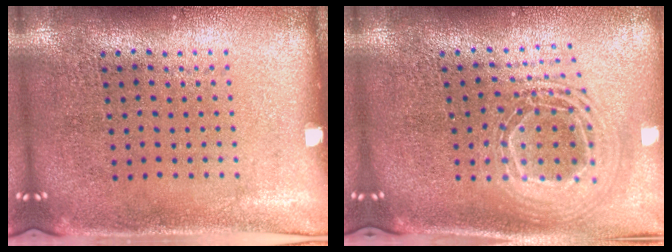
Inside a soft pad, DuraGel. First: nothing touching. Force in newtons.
{"total": 2.2, "press": 1.7, "slide": 1.3}